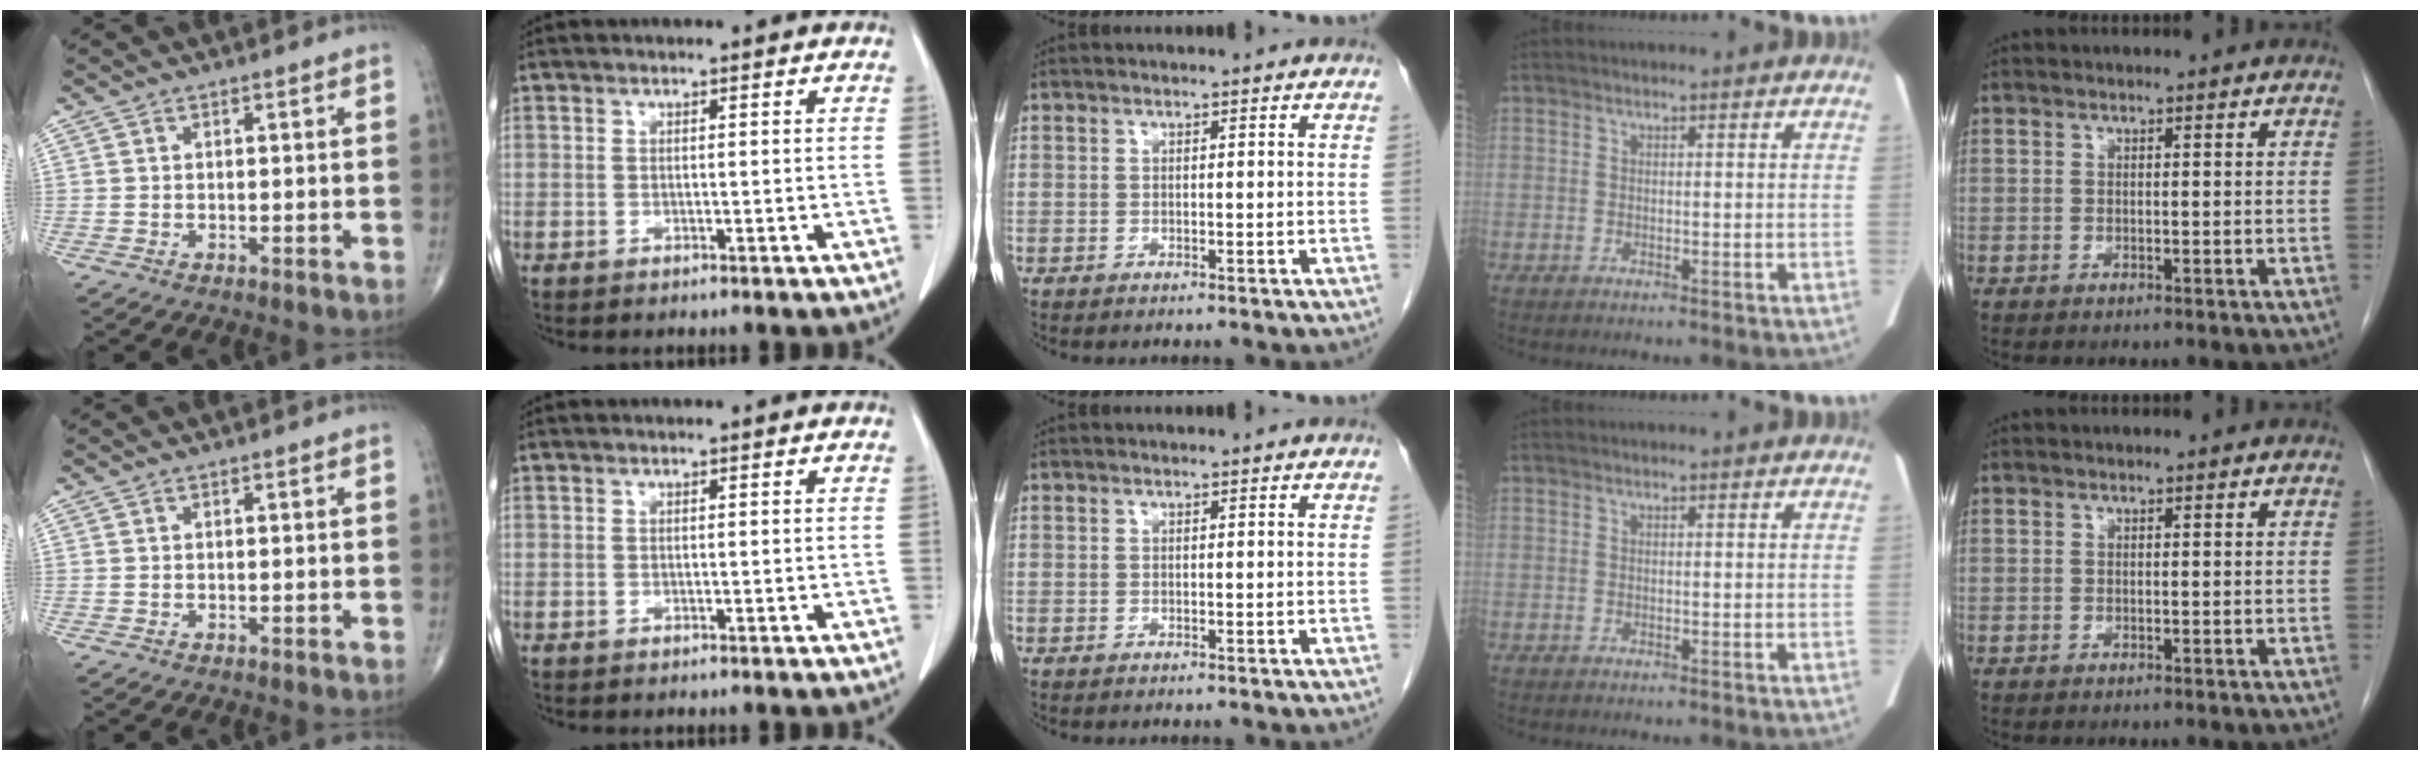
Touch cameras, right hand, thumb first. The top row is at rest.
{}